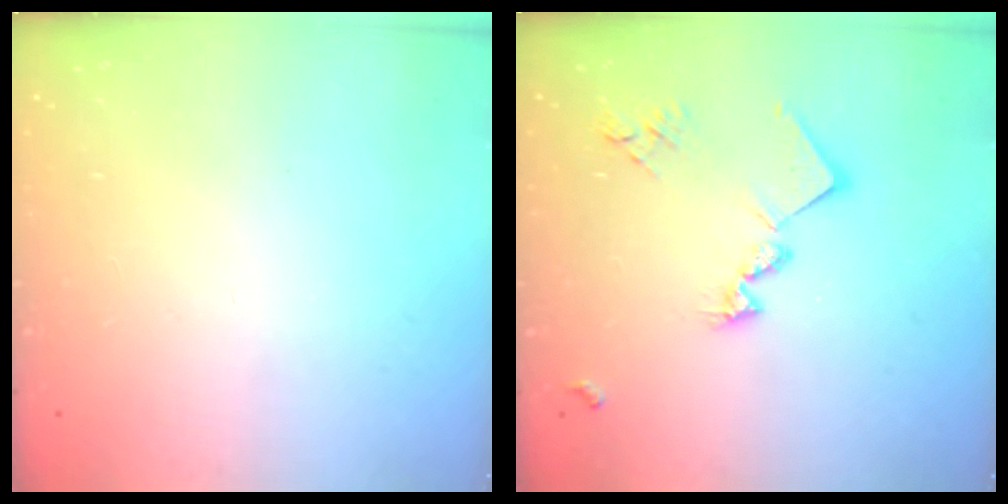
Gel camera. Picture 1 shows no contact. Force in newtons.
{"total": 14.3, "press": 14.3, "slide": 0.2}